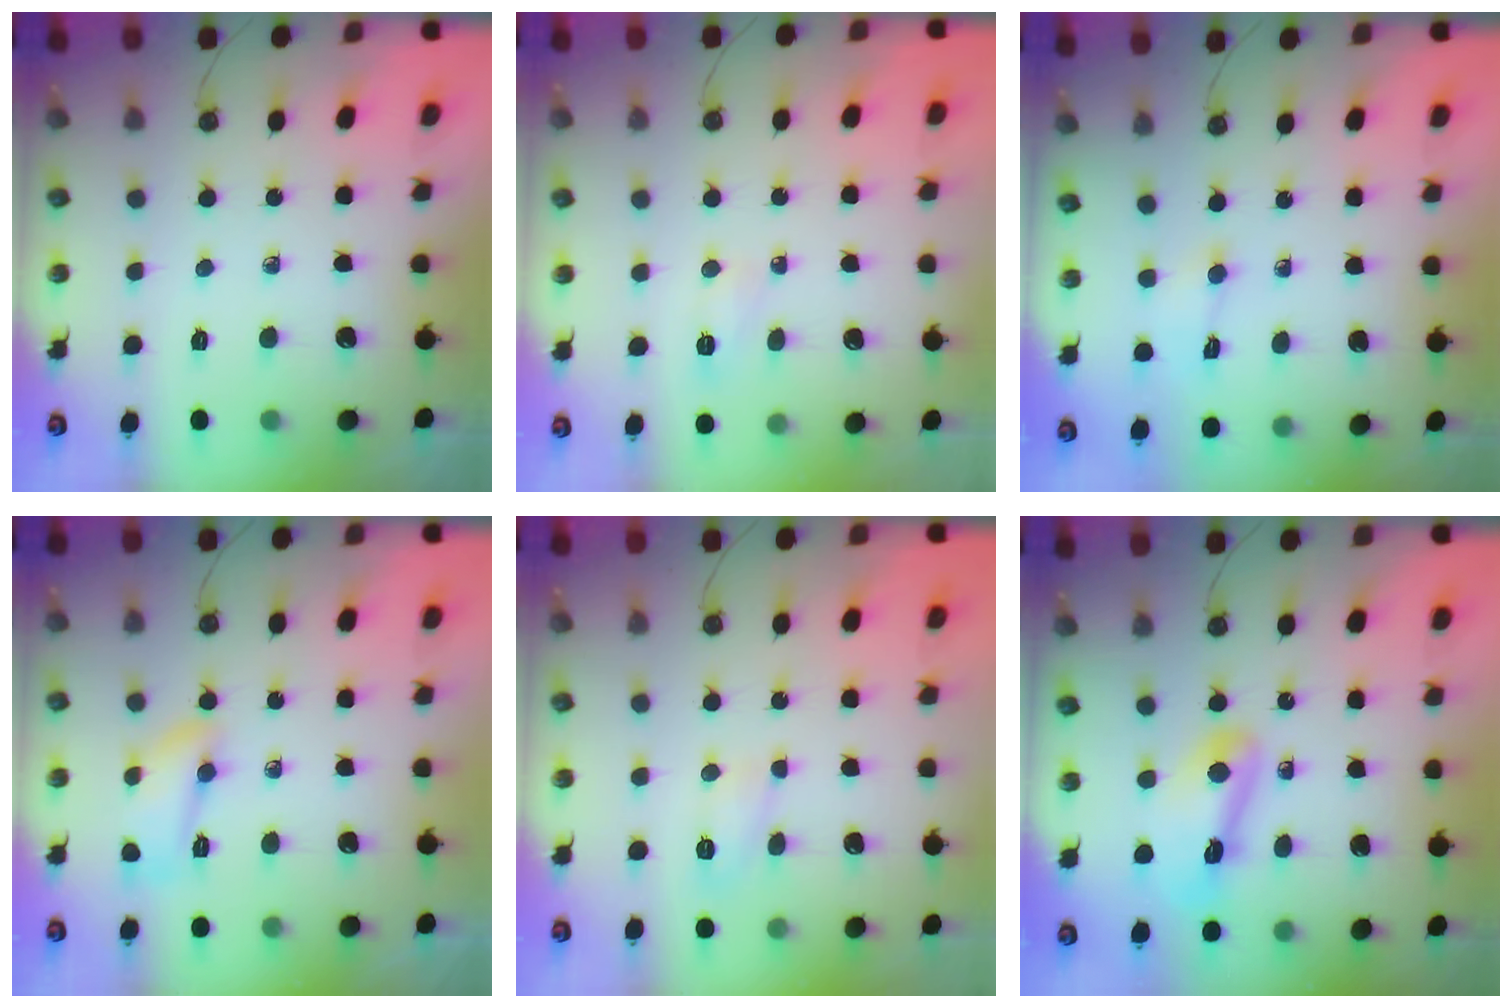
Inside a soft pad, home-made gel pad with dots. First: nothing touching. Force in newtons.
{"total": 3.3, "press": 3.3, "slide": 0.6}
{"total": 1.5, "press": 1.3, "slide": 0.8}
{"total": 9.2, "press": 8.2, "slide": 4.3}
{"total": 4.5, "press": 4.5, "slide": 0.2}
{"total": 11.0, "press": 10.9, "slide": 1.1}